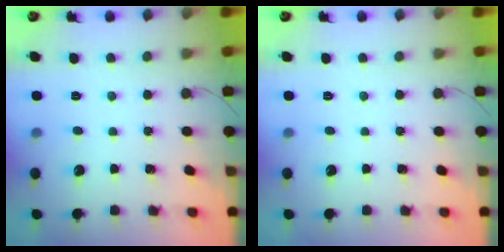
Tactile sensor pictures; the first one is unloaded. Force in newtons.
{"total": 0.0}